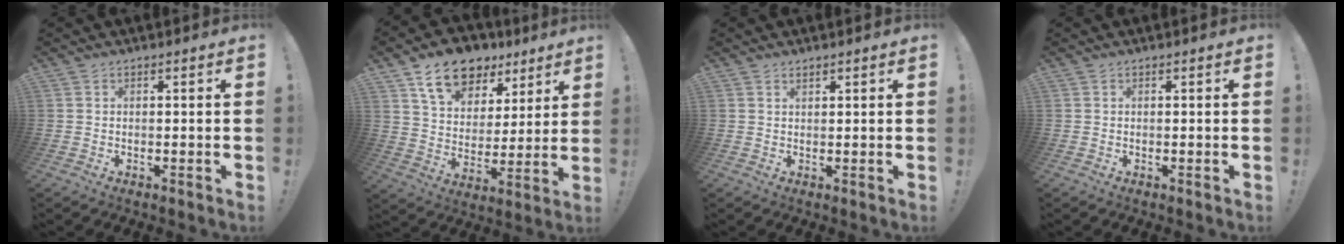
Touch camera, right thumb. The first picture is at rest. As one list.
[{"total": 14.9, "force": [9.8, 9.2, 6.5], "torque": [-0.106, -0.056, 0.179]}, {"total": 0.9, "force": [0.7, 0.3, 0.3], "torque": [-0.002, -0.002, 0.013]}, {"total": 0.0}]